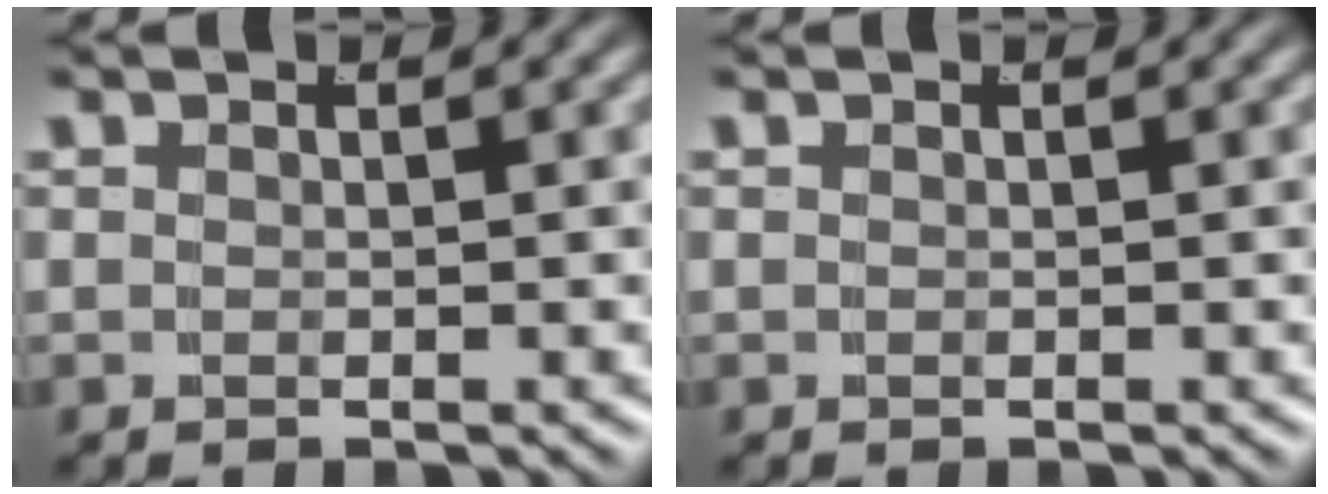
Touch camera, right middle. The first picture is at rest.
{"total": 0.0}